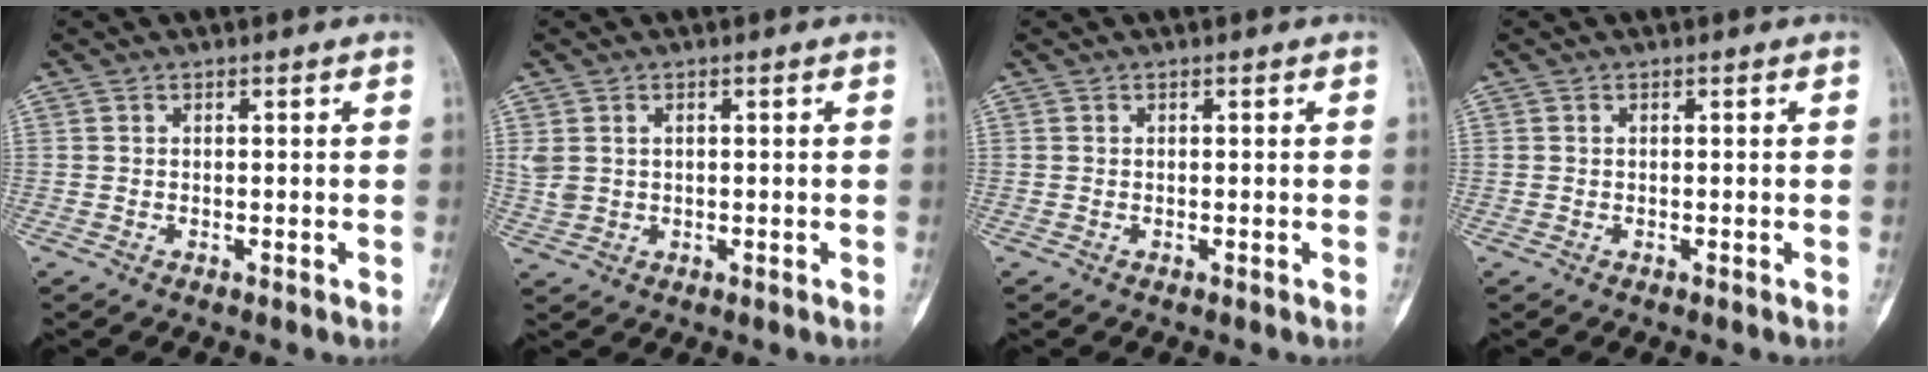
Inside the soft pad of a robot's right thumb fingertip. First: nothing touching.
{"total": 1.9, "force": [0.4, 1.5, 1.1], "torque": [-0.026, 0.006, 0.017]}
{"total": 0.0}
{"total": 0.0}